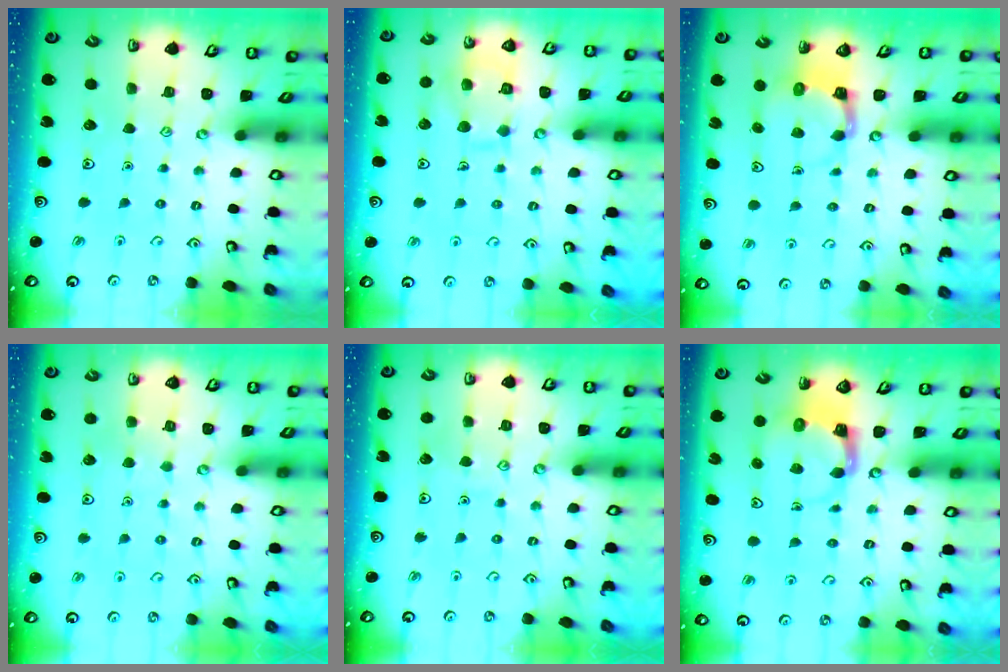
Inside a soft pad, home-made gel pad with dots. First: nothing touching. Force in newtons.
{"total": 11.1, "press": 11.1, "slide": 0.8}
{"total": 4.2, "press": 4.2, "slide": 0.4}
{"total": 2.6, "press": 2.6, "slide": 0.3}
{"total": 4.7, "press": 4.7, "slide": 0.5}
{"total": 3.7, "press": 3.6, "slide": 0.5}